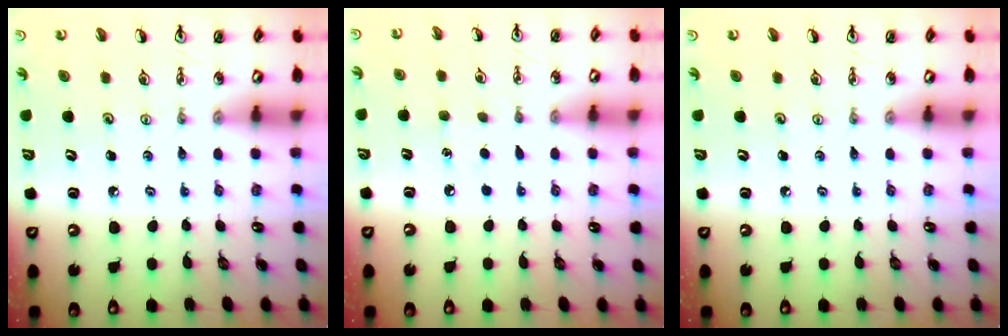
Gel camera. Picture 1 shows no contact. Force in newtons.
{"total": 3.7, "press": 3.6, "slide": 0.4}
{"total": 0.0}